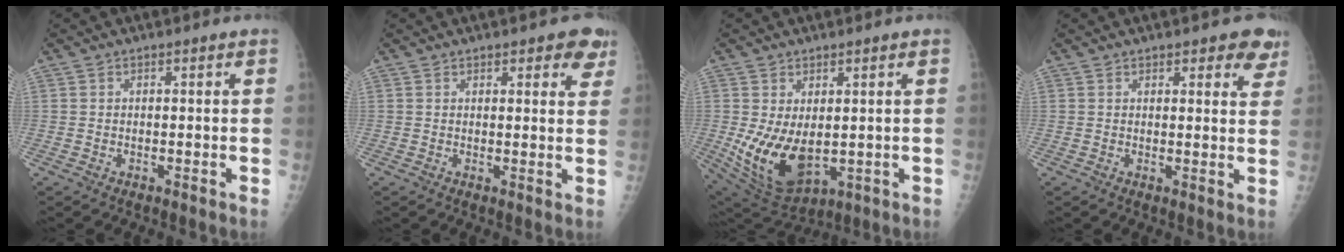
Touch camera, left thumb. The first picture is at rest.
{"total": 5.1, "force": [3.2, 2.3, 3.2], "torque": [-0.004, -0.011, 0.033]}
{"total": 12.0, "force": [-0.4, 7.2, 9.6], "torque": [-0.166, -0.019, 0.022]}
{"total": 5.3, "force": [3.7, 2.4, 3.0], "torque": [0.002, -0.016, 0.039]}